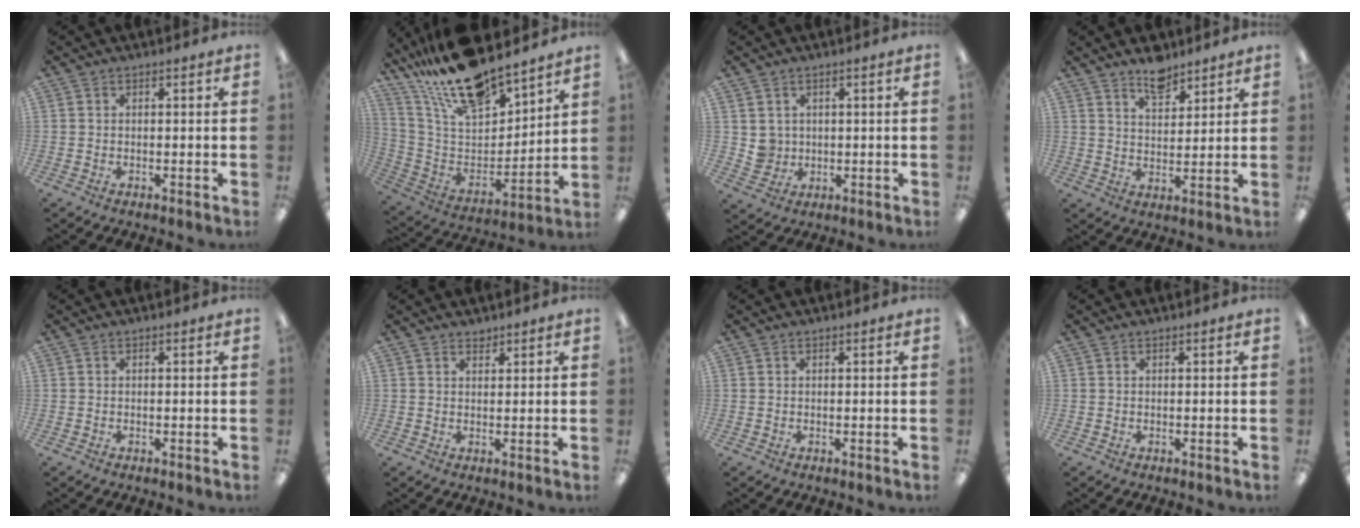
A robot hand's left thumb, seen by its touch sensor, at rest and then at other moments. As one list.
[{"total": 19.9, "force": [17.3, 5.4, 8.3], "torque": [-0.178, -0.113, 0.307]}, {"total": 3.9, "force": [1.8, 3.4, 0.0], "torque": [-0.005, -0.002, 0.035]}, {"total": 7.0, "force": [5.8, 3.0, 2.6], "torque": [-0.026, -0.040, 0.101]}, {"total": 0.0}, {"total": 1.5, "force": [1.5, 0.5, 0.0], "torque": [0.006, -0.007, 0.027]}, {"total": 0.0}, {"total": 0.0}]